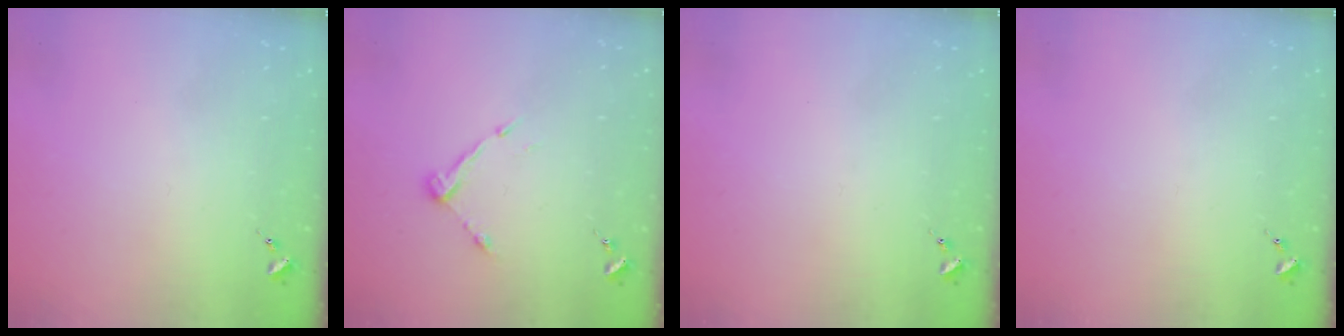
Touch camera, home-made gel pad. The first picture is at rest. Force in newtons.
{"total": 6.9, "press": 6.9, "slide": 0.3}
{"total": 0.0}
{"total": 0.0}